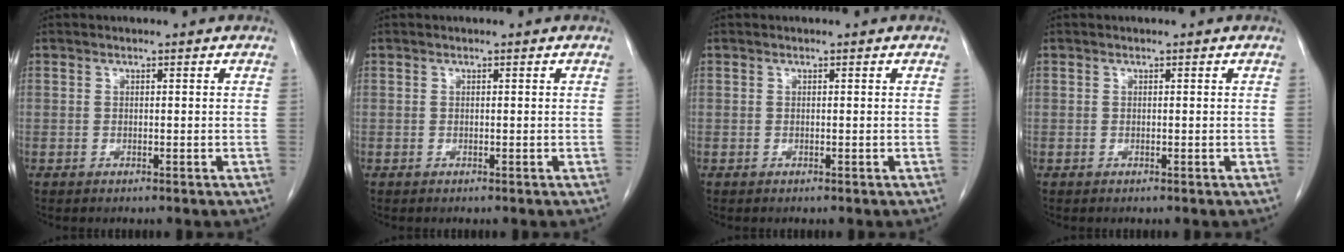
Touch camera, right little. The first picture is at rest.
{"total": 0.0}
{"total": 0.0}
{"total": 0.0}